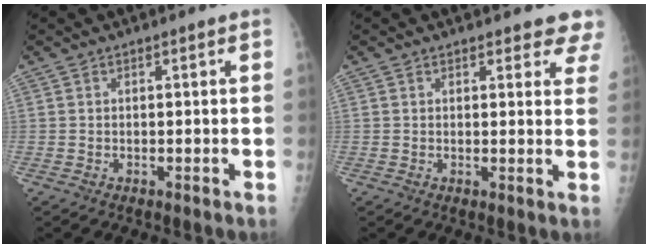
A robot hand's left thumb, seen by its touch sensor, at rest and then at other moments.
{"total": 5.8, "force": [5.2, 2.1, 1.5], "torque": [0.028, -0.022, 0.040]}